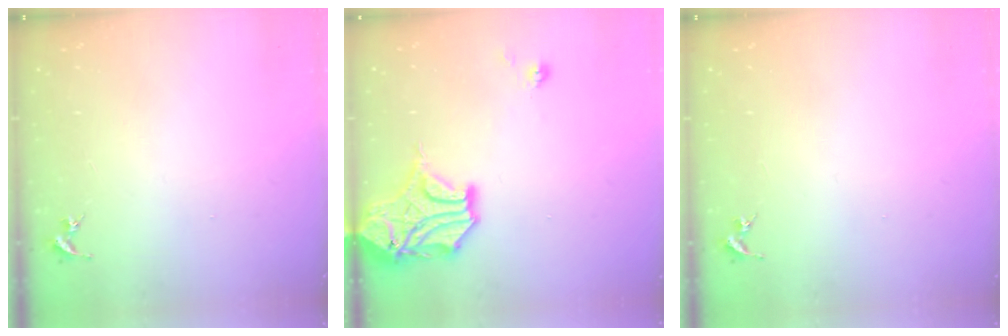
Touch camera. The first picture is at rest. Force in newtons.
{"total": 15.2, "press": 15.1, "slide": 2.2}
{"total": 0.0}